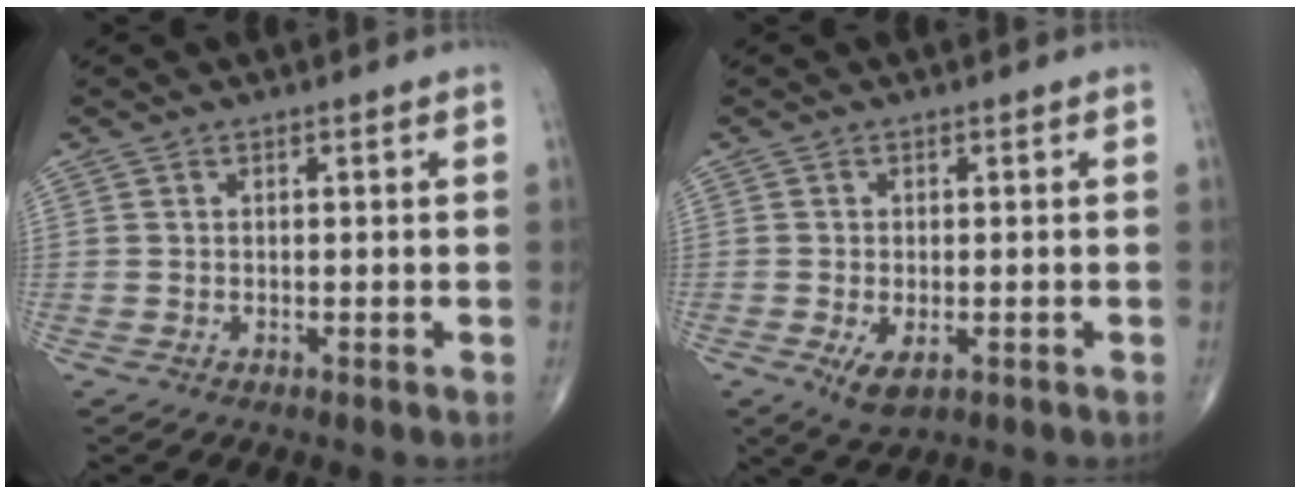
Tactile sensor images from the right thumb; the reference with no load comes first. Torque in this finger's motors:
{"motor_torque": [-0.21, 0.29, 0.32, 0.22, 0.12]}